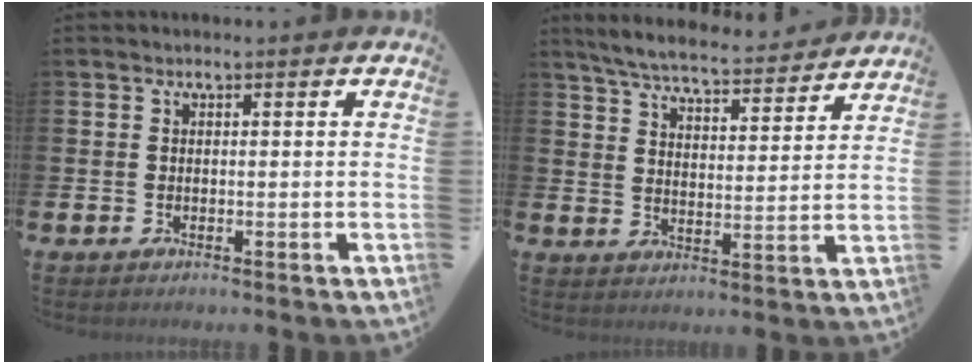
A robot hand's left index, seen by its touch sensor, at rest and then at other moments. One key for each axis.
{"total": 6.4, "fx": 6.1, "fy": 0.7, "fz": 1.5, "tx": -0.056, "ty": -0.040, "tz": 0.107}